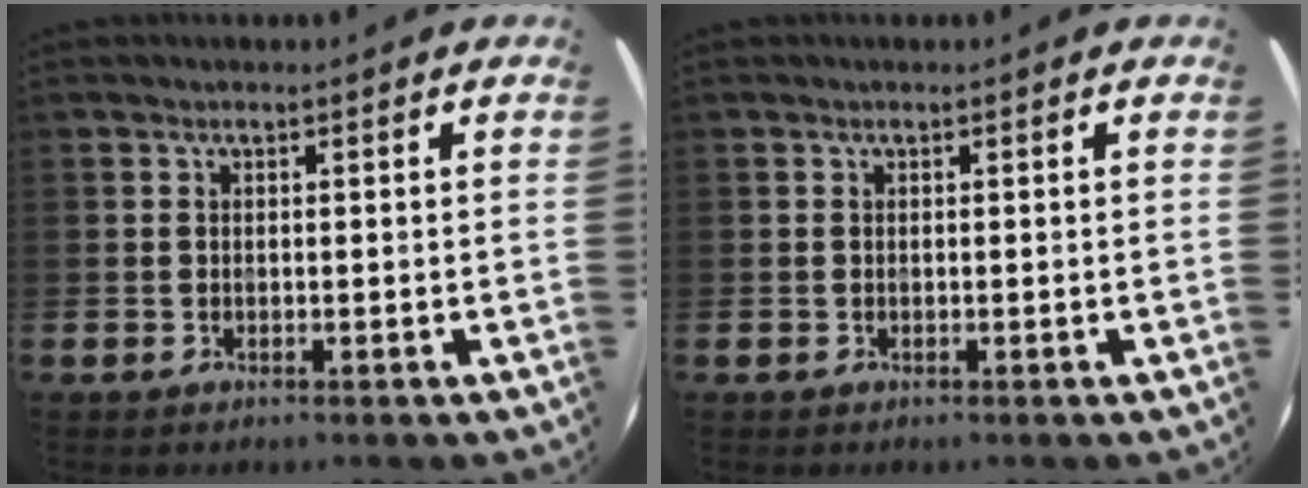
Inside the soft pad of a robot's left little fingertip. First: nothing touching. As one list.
[{"total": 0.0}]